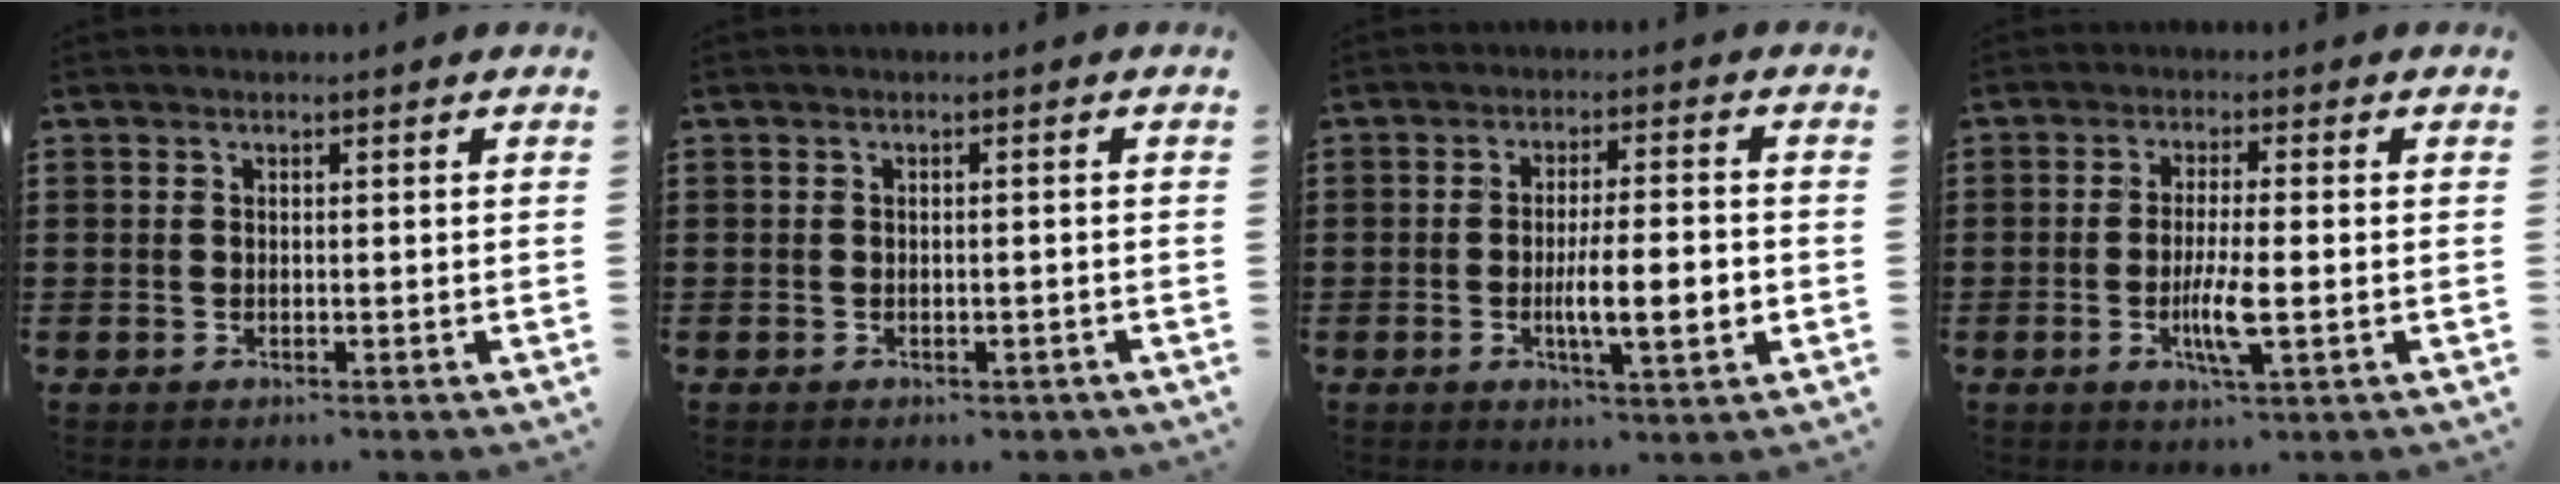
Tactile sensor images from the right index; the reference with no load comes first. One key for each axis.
{"total": 0.8, "fx": -0.7, "fy": 0.3, "fz": 0.3, "tx": -0.010, "ty": -0.003, "tz": -0.013}
{"total": 7.7, "fx": -1.6, "fy": 1.5, "fz": 7.4, "tx": -0.114, "ty": -0.005, "tz": -0.027}
{"total": 5.8, "fx": -1.6, "fy": 0.7, "fz": 5.5, "tx": -0.107, "ty": -0.013, "tz": -0.030}